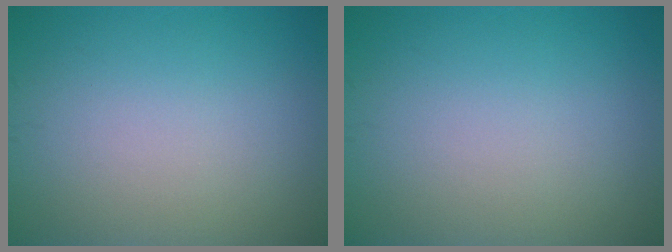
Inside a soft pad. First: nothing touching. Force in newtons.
{"total": 0.0}